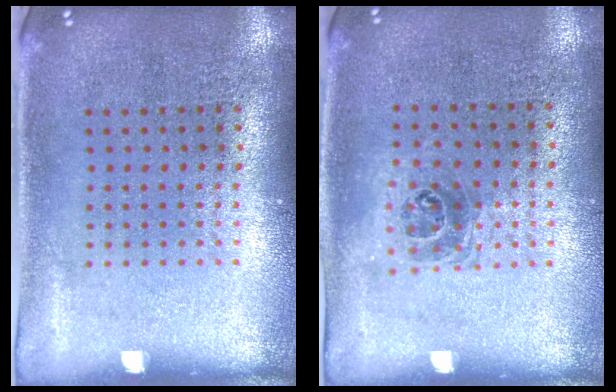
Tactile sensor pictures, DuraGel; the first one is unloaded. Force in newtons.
{"total": 1.0, "press": 1.0, "slide": 0.4}